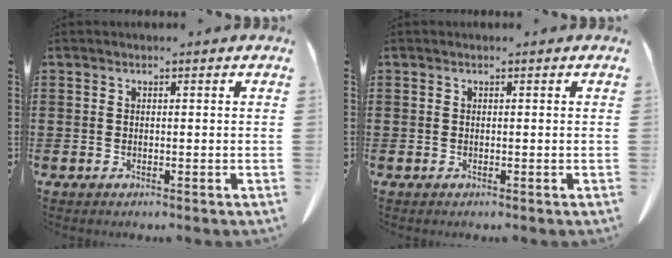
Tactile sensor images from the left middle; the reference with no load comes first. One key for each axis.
{"total": 0.0}